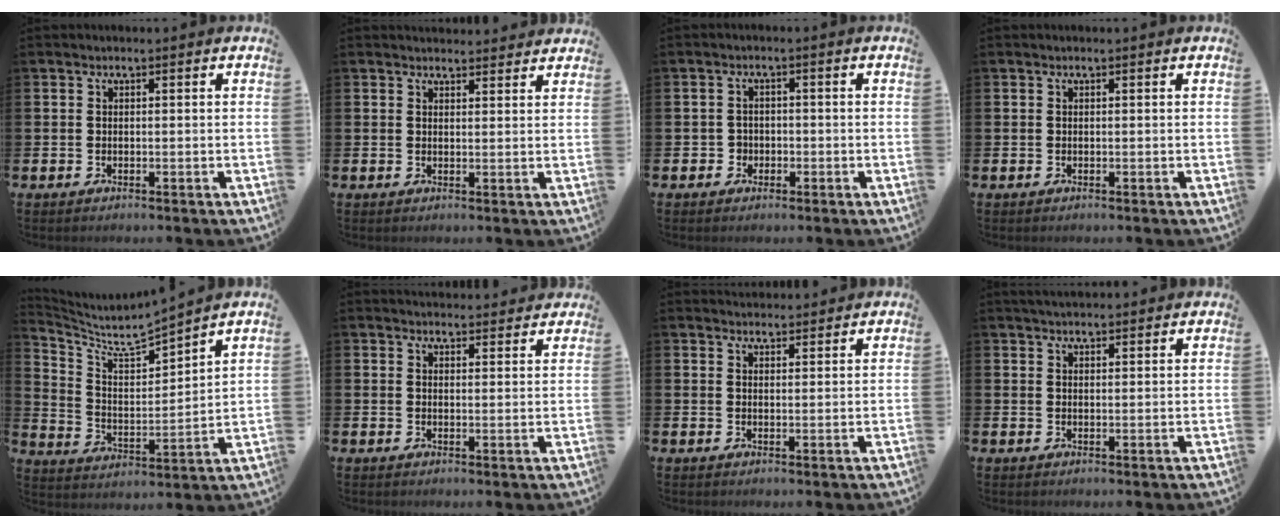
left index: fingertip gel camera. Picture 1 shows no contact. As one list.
[{"total": 2.4, "force": [2.4, 0.5, -0.1], "torque": [0.008, -0.013, 0.042]}, {"total": 1.8, "force": [-0.7, 1.6, 0.0], "torque": [-0.006, 0.005, -0.019]}, {"total": 0.0}, {"total": 5.9, "force": [5.4, 1.0, 2.2], "torque": [-0.078, -0.047, 0.086]}, {"total": 3.2, "force": [3.1, 0.6, -0.1], "torque": [0.005, -0.019, 0.055]}, {"total": 2.6, "force": [2.5, 0.6, -0.2], "torque": [0.005, -0.014, 0.045]}, {"total": 2.7, "force": [2.7, 0.5, 0.3], "torque": [-0.010, -0.007, 0.049]}]